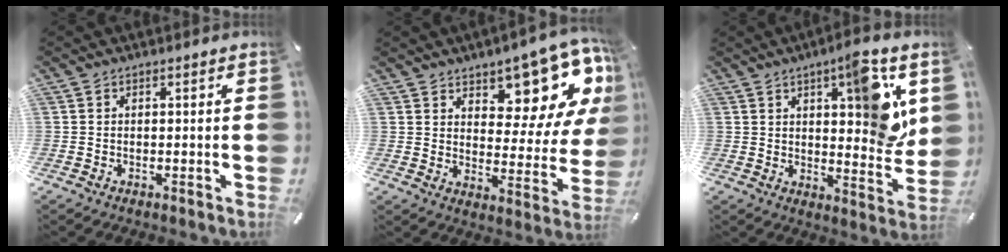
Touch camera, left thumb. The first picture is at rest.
{"total": 12.9, "force": [10.1, 5.7, 5.7], "torque": [-0.056, -0.102, 0.168]}
{"total": 14.1, "force": [6.1, 4.8, 11.8], "torque": [-0.129, -0.040, 0.091]}